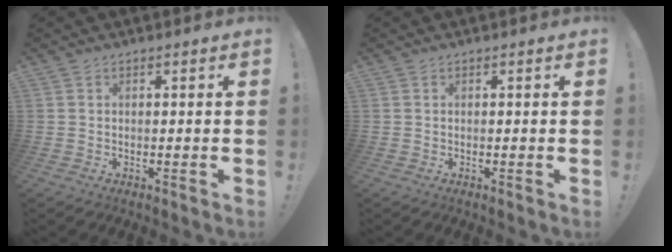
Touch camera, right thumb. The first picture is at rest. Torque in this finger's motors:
{"motor_torque": [0.00, 0.00, 0.00, 0.00, 0.00]}